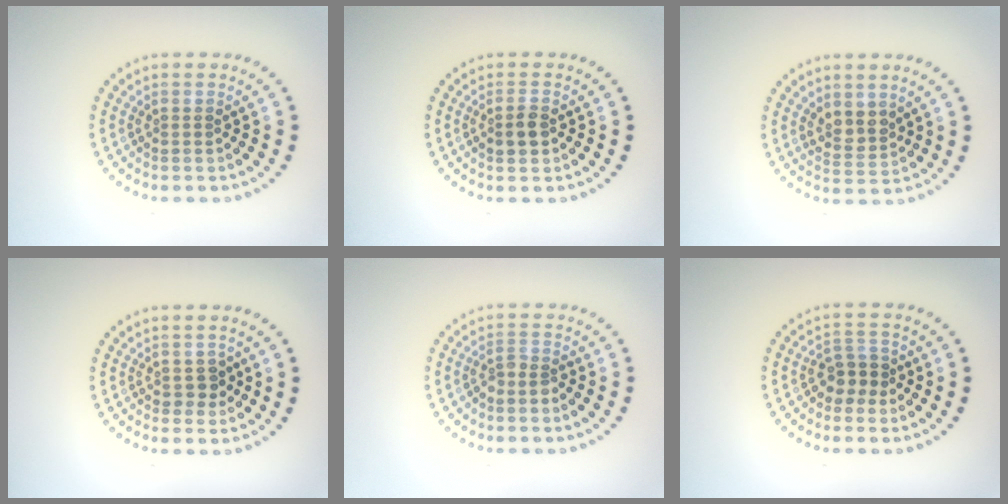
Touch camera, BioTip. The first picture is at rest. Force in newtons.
{"total": 1.8, "press": 1.7, "slide": 0.4}
{"total": 2.3, "press": 1.9, "slide": 1.2}
{"total": 1.2, "press": 1.1, "slide": 0.6}
{"total": 1.5, "press": 1.1, "slide": 1.0}
{"total": 2.1, "press": 1.8, "slide": 0.9}